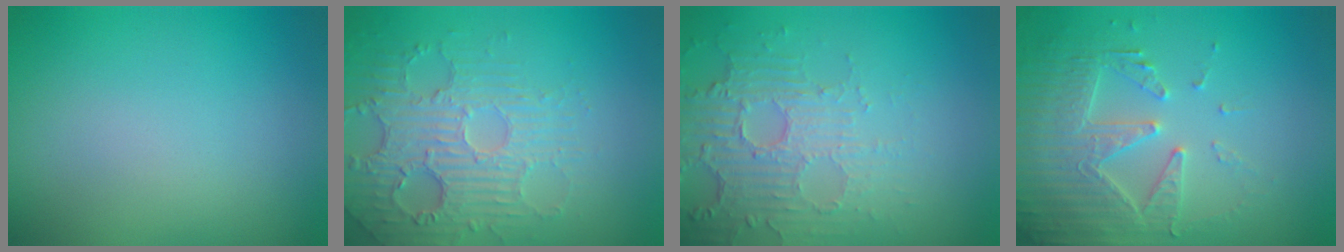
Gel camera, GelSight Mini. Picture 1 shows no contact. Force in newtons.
{"total": 4.2, "press": 3.9, "slide": 1.7}
{"total": 4.6, "press": 3.4, "slide": 3.2}
{"total": 4.8, "press": 4.1, "slide": 2.5}